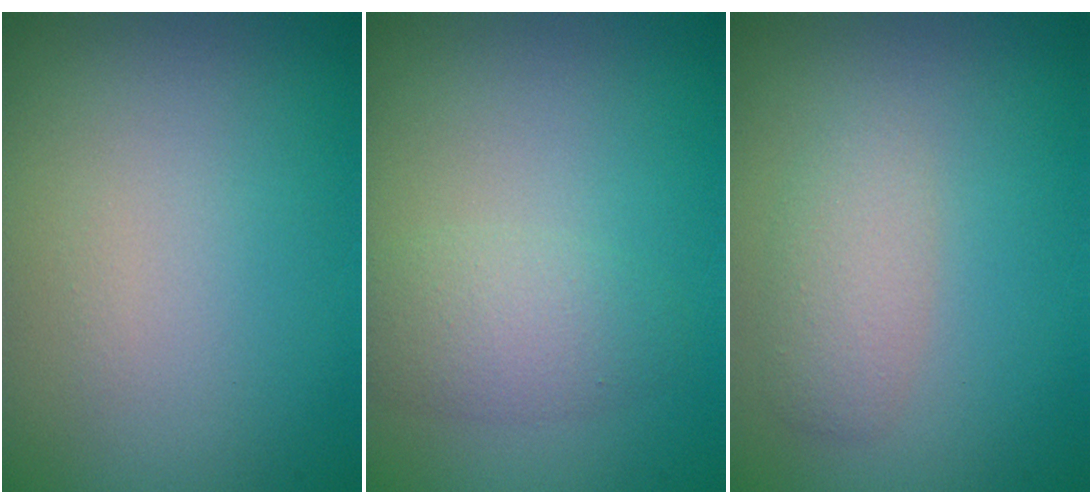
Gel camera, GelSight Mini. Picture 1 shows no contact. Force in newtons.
{"total": 2.5, "press": 2.5, "slide": 0.2}
{"total": 2.1, "press": 2.1, "slide": 0.1}